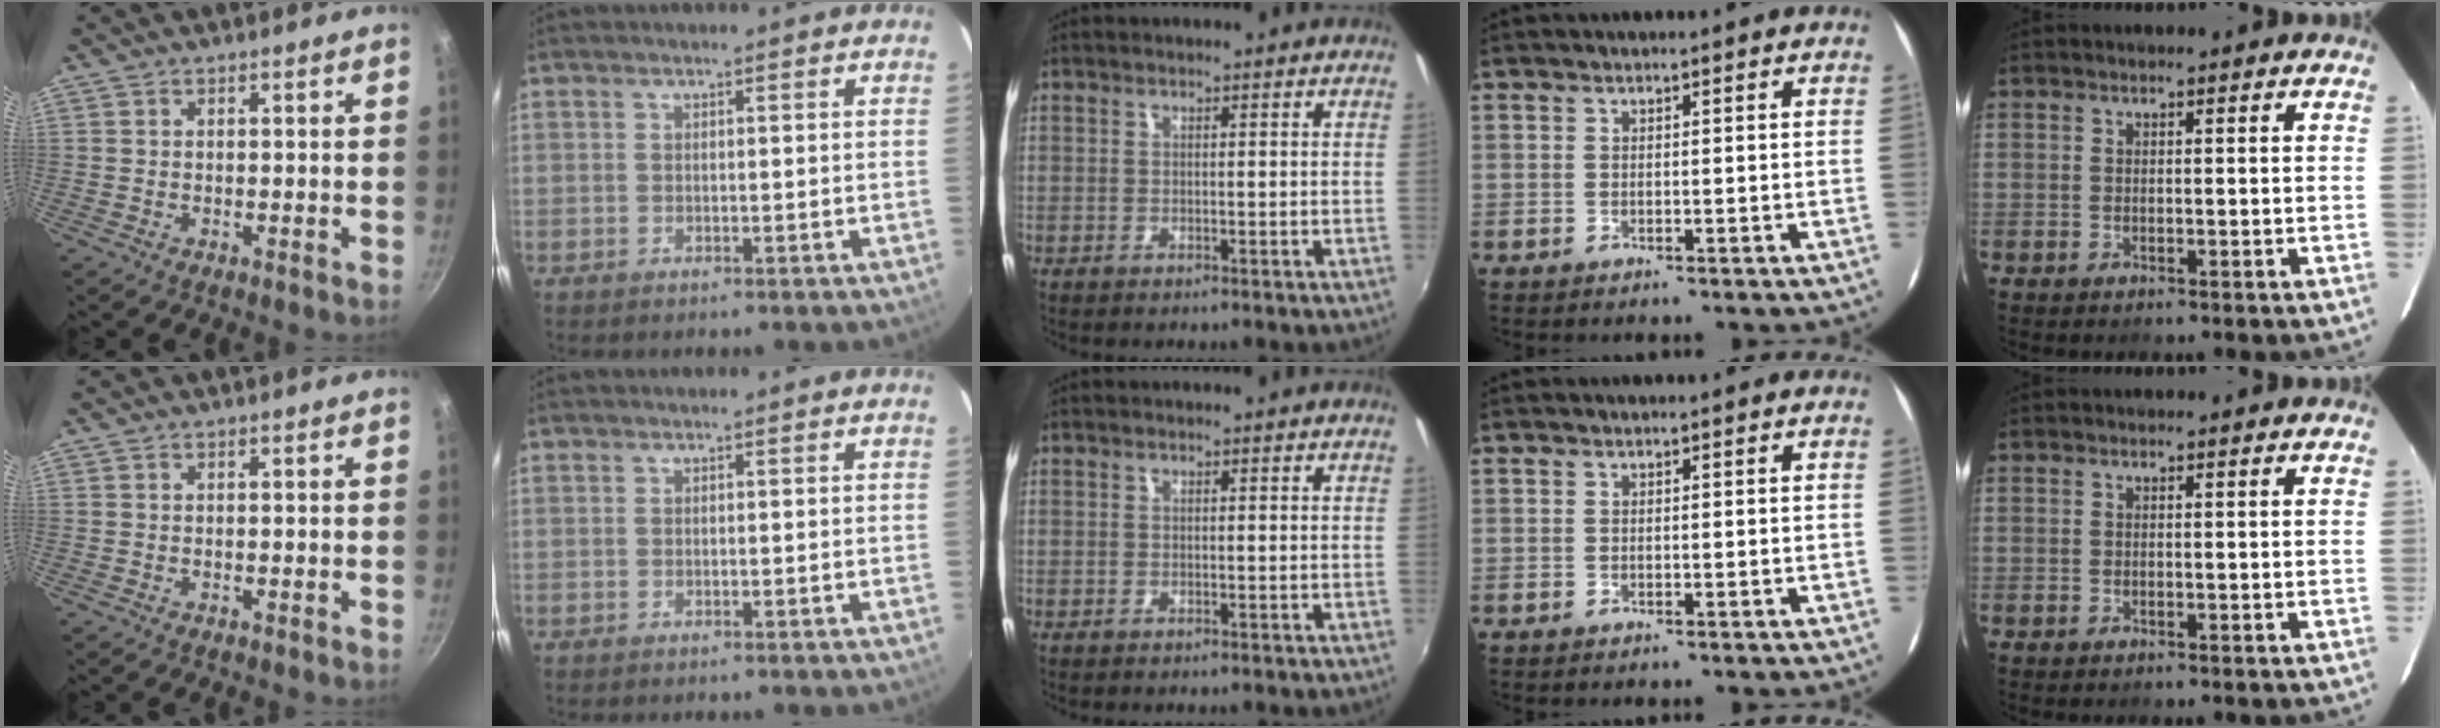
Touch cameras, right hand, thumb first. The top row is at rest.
{}